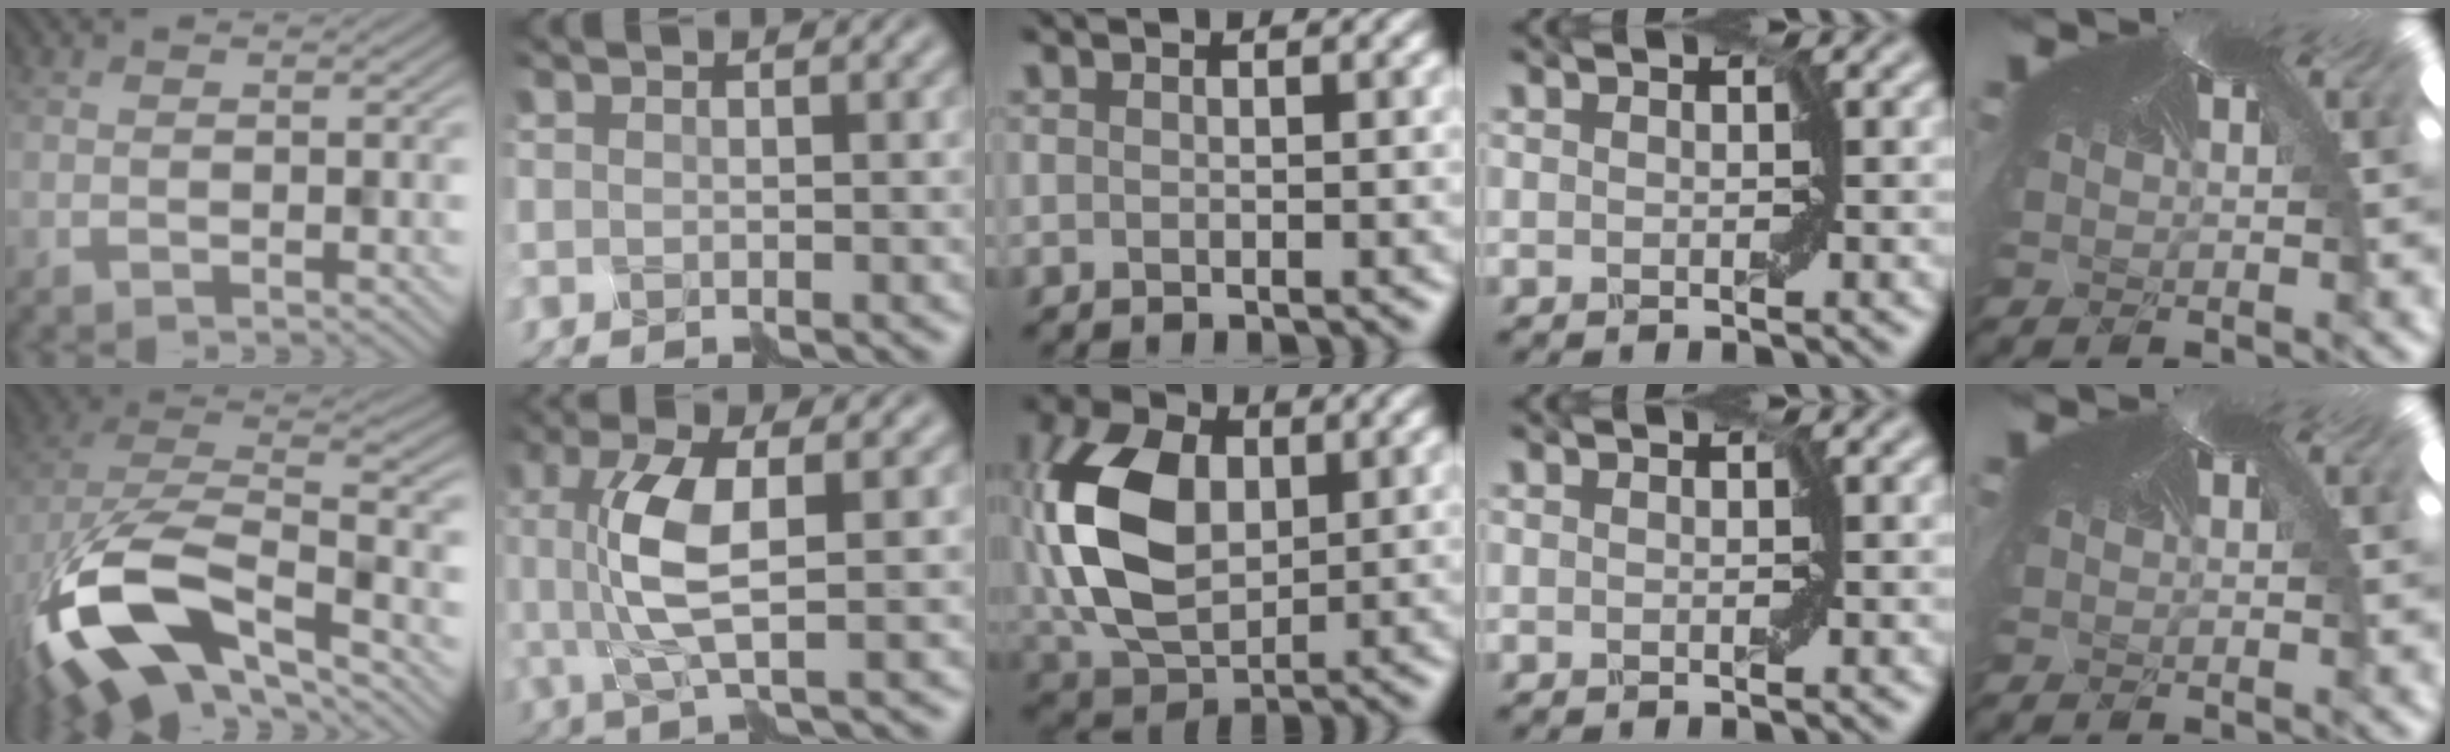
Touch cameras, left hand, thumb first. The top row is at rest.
{"thumb": {"total": 15.9, "force": [-8.0, 7.5, 11.5], "torque": [-0.255, -0.036, -0.129]}, "index": {"total": 5.2, "force": [0.3, 1.4, 5.0], "torque": [-0.124, 0.003, 0.010]}, "middle": {"total": 10.4, "force": [0.6, 7.0, 7.7], "torque": [-0.214, 0.013, 0.020]}}